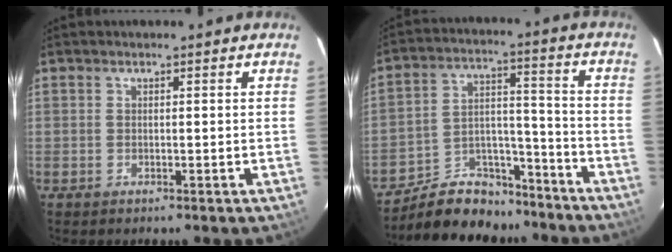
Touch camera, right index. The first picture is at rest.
{"total": 15.1, "force": [-12.6, 7.0, 4.2], "torque": [-0.087, 0.049, -0.190]}